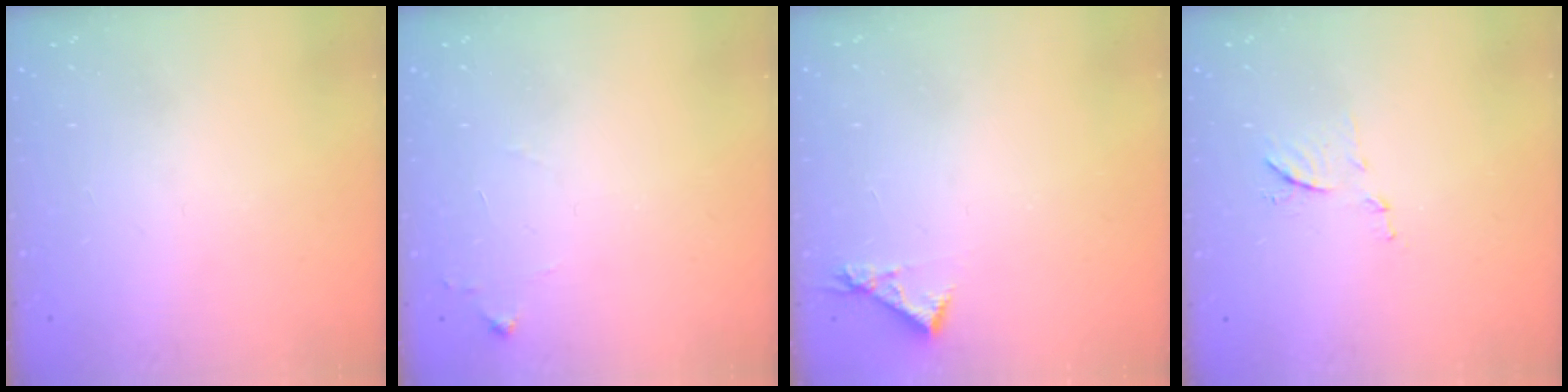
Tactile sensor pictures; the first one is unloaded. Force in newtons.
{"total": 6.7, "press": 6.7, "slide": 0.9}
{"total": 4.7, "press": 4.7, "slide": 0.4}
{"total": 7.2, "press": 7.1, "slide": 0.5}